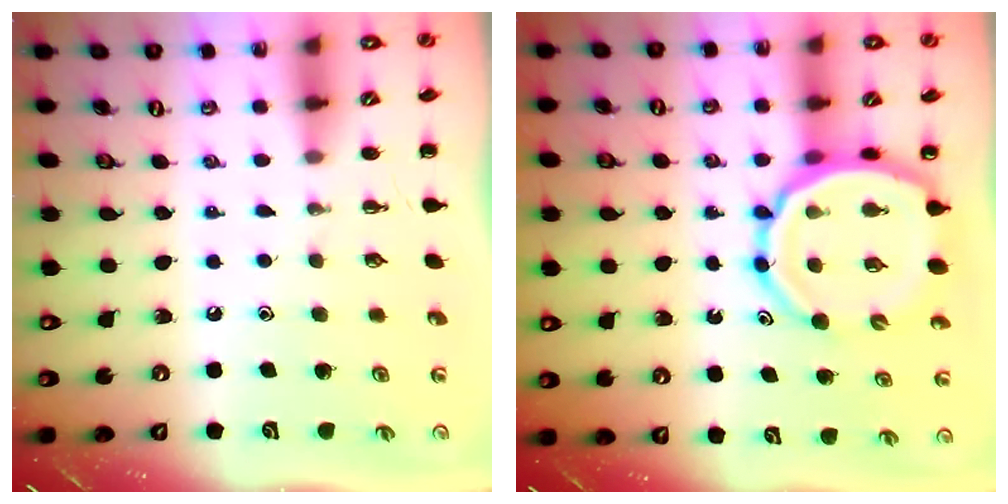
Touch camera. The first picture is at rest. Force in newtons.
{"total": 13.6, "press": 13.0, "slide": 3.9}